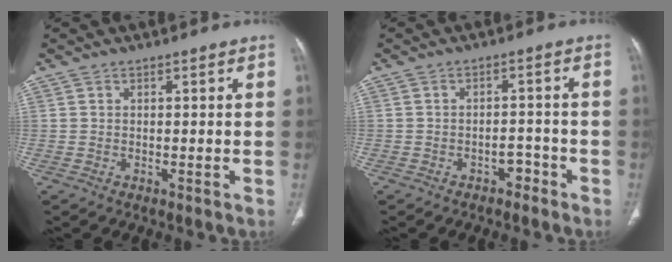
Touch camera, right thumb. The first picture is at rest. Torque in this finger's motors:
{"motor_torque": [4.04, 0.96, 1.30, -1.47, 0.44]}